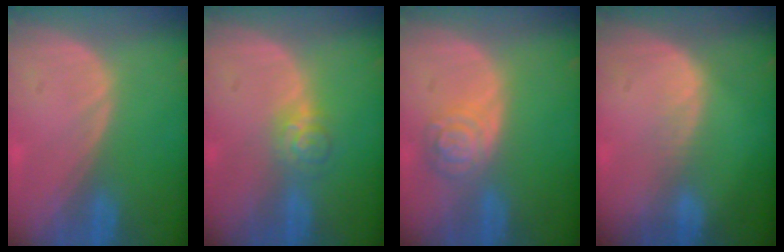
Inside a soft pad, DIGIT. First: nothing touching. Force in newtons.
{"total": 3.7, "press": 3.6, "slide": 0.9}
{"total": 5.3, "press": 4.8, "slide": 2.3}
{"total": 1.6, "press": 1.6, "slide": 0.1}